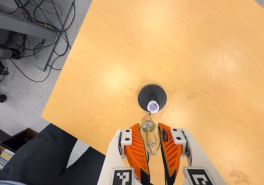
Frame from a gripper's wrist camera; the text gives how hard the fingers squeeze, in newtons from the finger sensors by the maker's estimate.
{"total": 22.6, "left": 27.3, "right": 17.8}